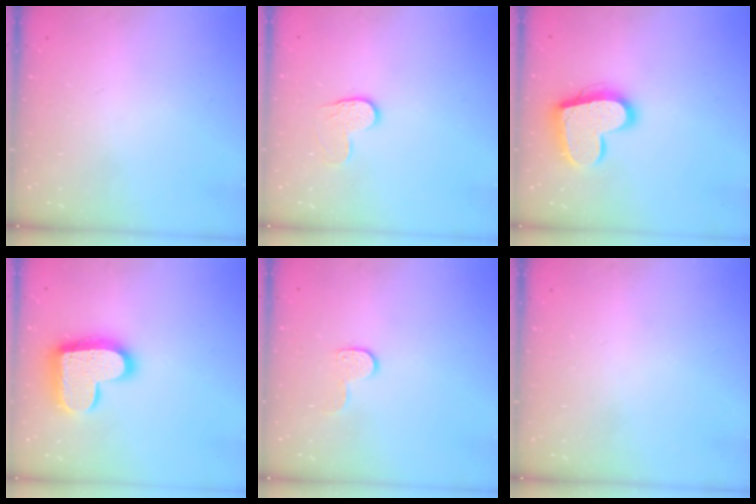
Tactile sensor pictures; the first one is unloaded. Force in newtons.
{"total": 6.2, "press": 6.2, "slide": 0.4}
{"total": 15.9, "press": 15.9, "slide": 0.9}
{"total": 17.2, "press": 17.1, "slide": 1.3}
{"total": 5.9, "press": 5.9, "slide": 0.5}
{"total": 0.0}